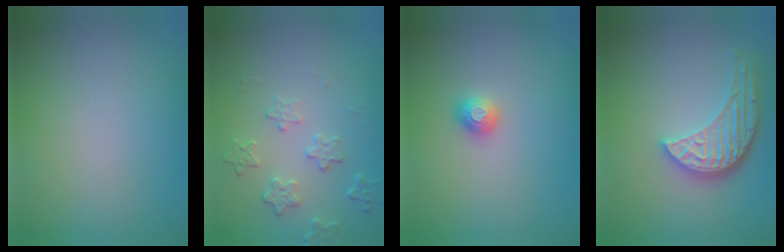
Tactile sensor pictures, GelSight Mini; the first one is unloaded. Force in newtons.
{"total": 2.2, "press": 1.6, "slide": 1.6}
{"total": 1.2, "press": 1.1, "slide": 0.3}
{"total": 4.7, "press": 3.7, "slide": 3.0}